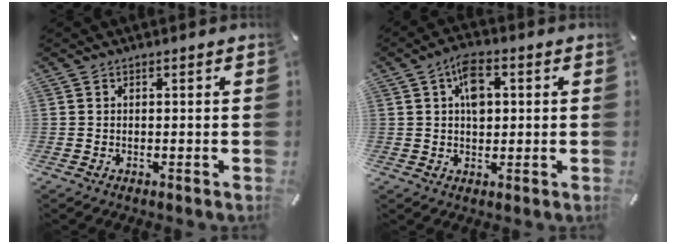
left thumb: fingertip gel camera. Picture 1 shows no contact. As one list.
[{"total": 6.9, "force": [1.5, 4.4, 5.1], "torque": [-0.079, 0.003, 0.024]}]